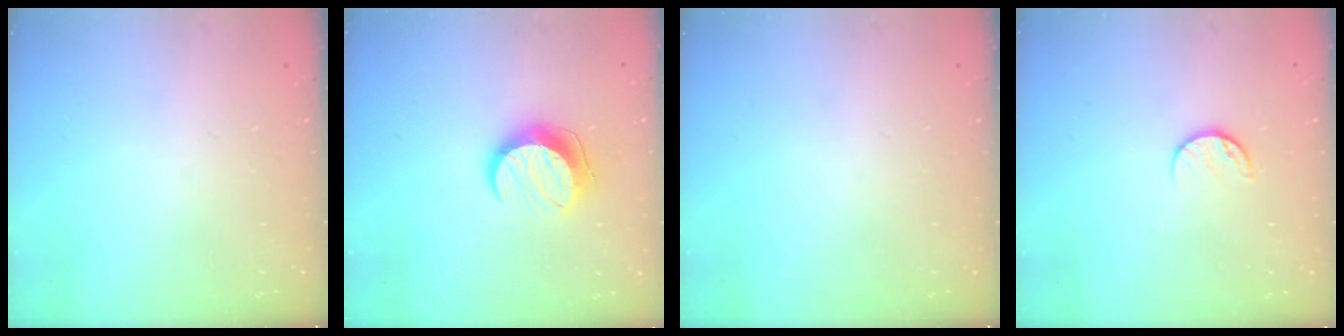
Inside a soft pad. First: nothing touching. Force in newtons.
{"total": 10.6, "press": 10.5, "slide": 0.7}
{"total": 0.0}
{"total": 7.9, "press": 7.8, "slide": 0.7}